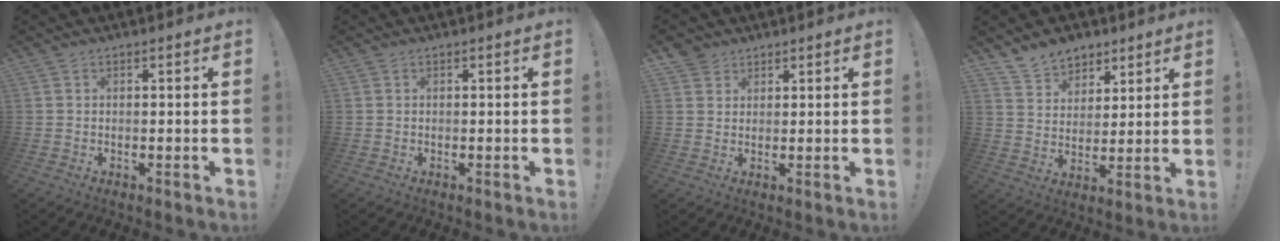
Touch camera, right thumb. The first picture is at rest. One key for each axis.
{"total": 0.0}
{"total": 3.4, "fx": 2.5, "fy": 2.3, "fz": 0.2, "tx": 0.000, "ty": -0.013, "tz": 0.046}
{"total": 9.8, "fx": 7.6, "fy": 6.1, "fz": 1.5, "tx": -0.033, "ty": -0.055, "tz": 0.152}